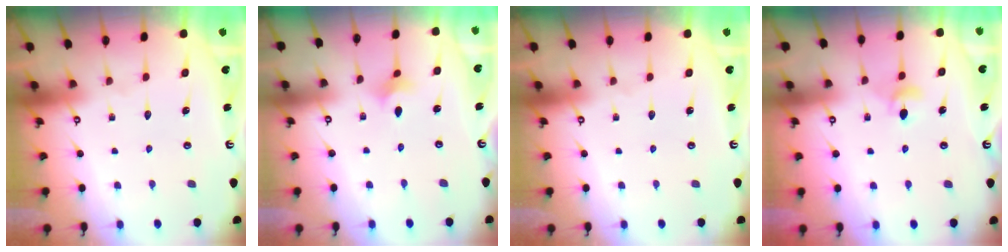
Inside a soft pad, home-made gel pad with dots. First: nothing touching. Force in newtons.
{"total": 2.6, "press": 2.5, "slide": 0.5}
{"total": 0.0}
{"total": 4.9, "press": 4.9, "slide": 0.6}